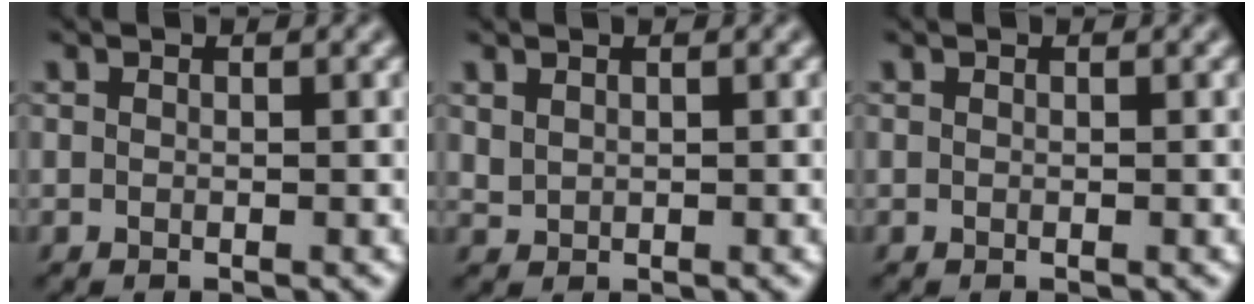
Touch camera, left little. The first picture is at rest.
{"total": 0.7, "force": [0.6, 0.4, 0.1], "torque": [-0.008, -0.001, 0.018]}
{"total": 0.0}